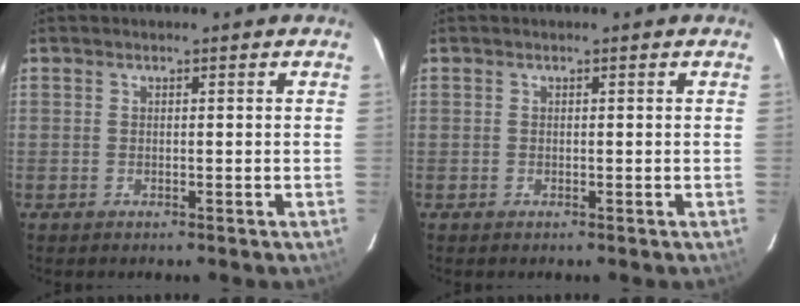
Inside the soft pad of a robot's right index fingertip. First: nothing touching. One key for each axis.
{"total": 0.0}